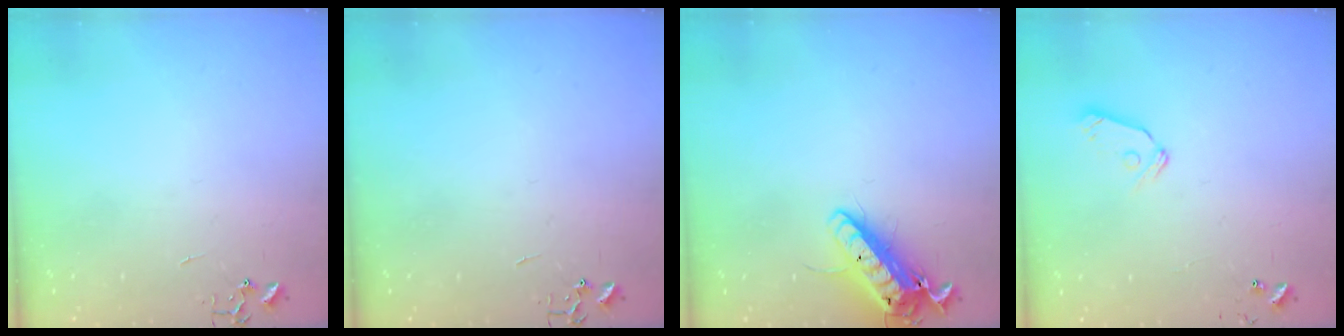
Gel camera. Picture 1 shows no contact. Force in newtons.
{"total": 0.0}
{"total": 15.6, "press": 15.4, "slide": 2.8}
{"total": 7.1, "press": 7.1, "slide": 0.5}